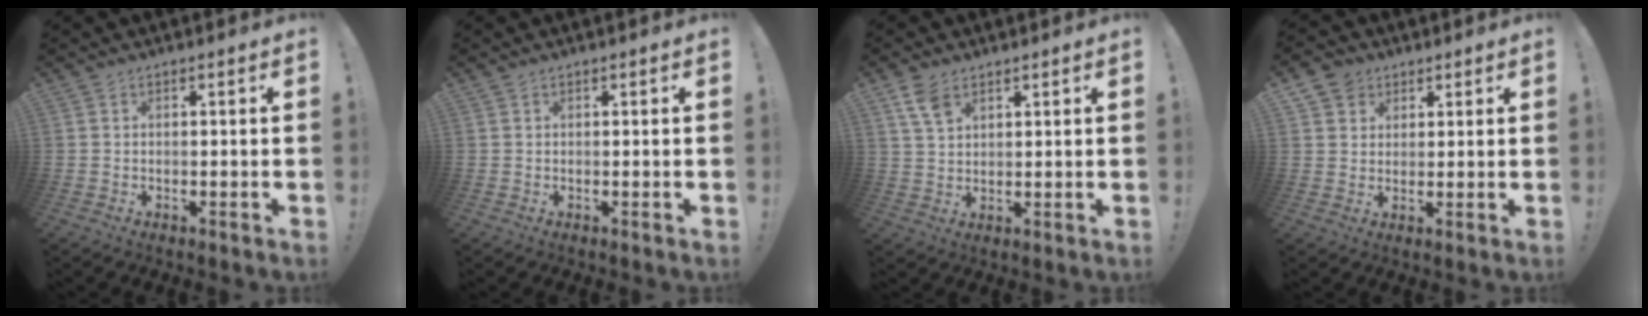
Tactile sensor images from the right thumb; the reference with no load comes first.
{"total": 0.0}
{"total": 5.9, "force": [3.7, 3.1, 3.5], "torque": [-0.062, -0.017, 0.071]}
{"total": 5.4, "force": [3.2, 4.4, 0.8], "torque": [-0.009, -0.019, 0.061]}